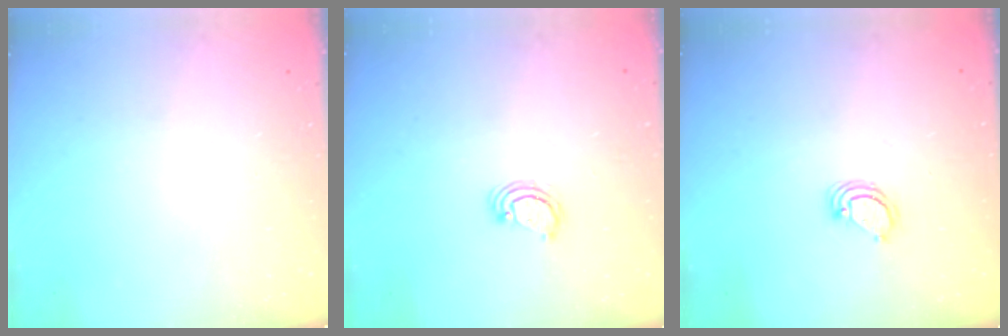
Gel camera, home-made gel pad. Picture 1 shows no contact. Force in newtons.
{"total": 3.2, "press": 3.1, "slide": 0.3}
{"total": 3.8, "press": 3.8, "slide": 0.3}